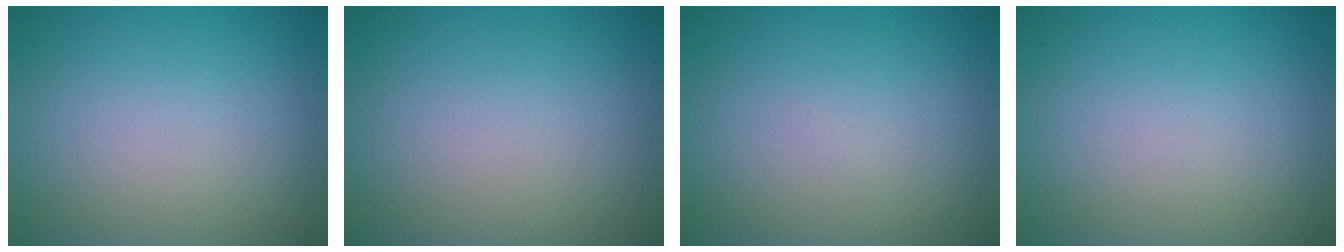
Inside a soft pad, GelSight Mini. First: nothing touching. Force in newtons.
{"total": 0.0}
{"total": 0.0}
{"total": 0.0}